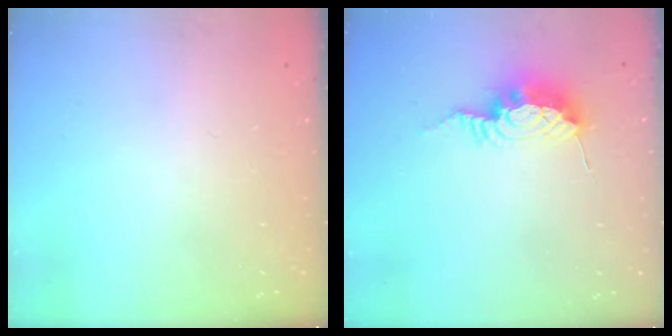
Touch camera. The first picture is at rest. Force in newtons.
{"total": 10.6, "press": 10.5, "slide": 0.9}